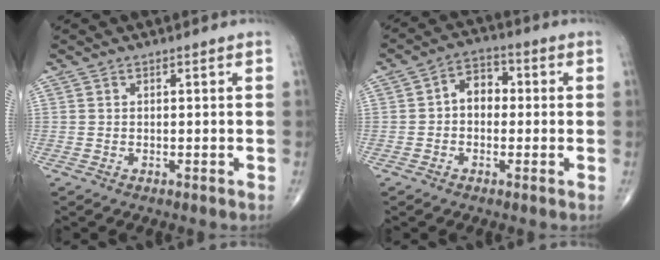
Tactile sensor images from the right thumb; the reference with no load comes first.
{"total": 5.8, "force": [-0.1, 4.3, 3.9], "torque": [-0.038, 0.022, -0.014]}